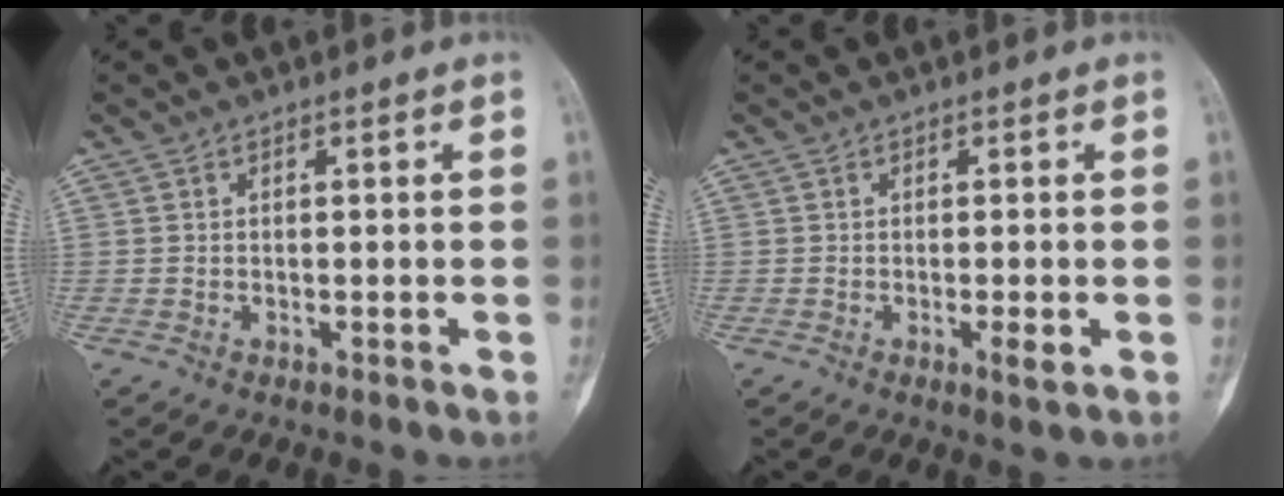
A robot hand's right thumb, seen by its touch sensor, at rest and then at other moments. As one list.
[{"total": 1.9, "force": [-0.5, 0.3, 1.8], "torque": [-0.030, -0.006, -0.007]}]